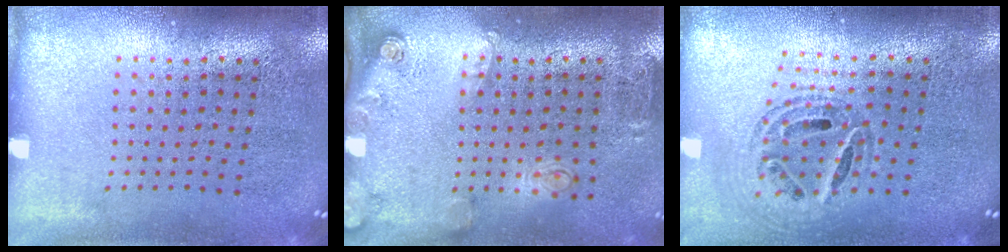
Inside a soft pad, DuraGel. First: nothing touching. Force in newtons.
{"total": 2.1, "press": 1.3, "slide": 1.6}
{"total": 0.9, "press": 0.8, "slide": 0.2}